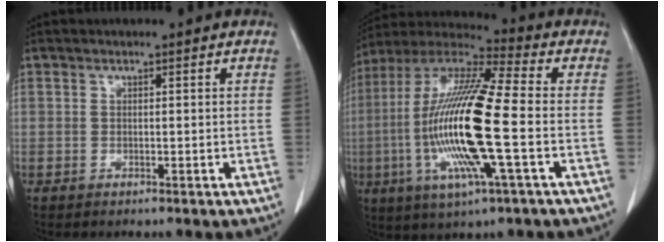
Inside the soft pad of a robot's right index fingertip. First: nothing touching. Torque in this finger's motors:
{"motor_torque": [2.14, 0.00, 1.03, 0.21]}